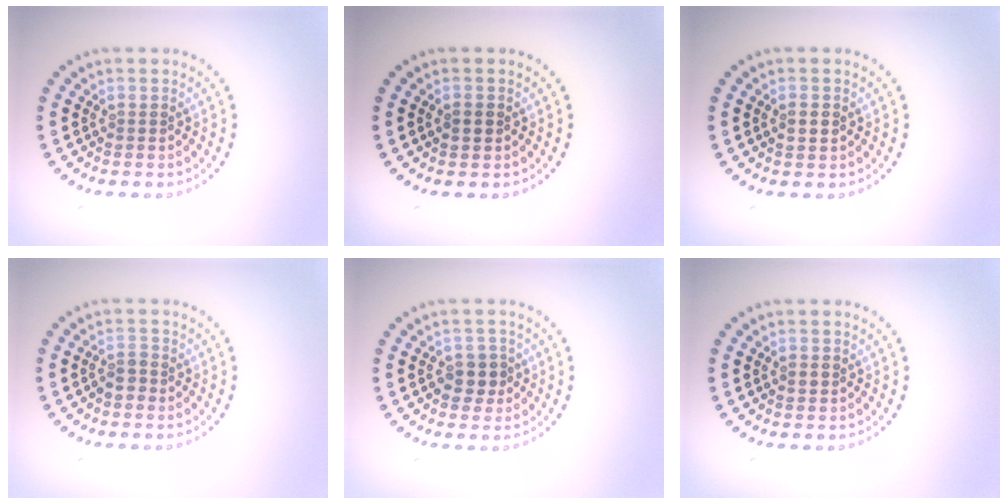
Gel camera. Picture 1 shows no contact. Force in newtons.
{"total": 1.0, "press": 1.0, "slide": 0.1}
{"total": 0.8, "press": 0.8, "slide": 0.2}
{"total": 1.6, "press": 1.3, "slide": 0.9}
{"total": 2.3, "press": 2.1, "slide": 0.8}
{"total": 1.0, "press": 1.0, "slide": 0.0}